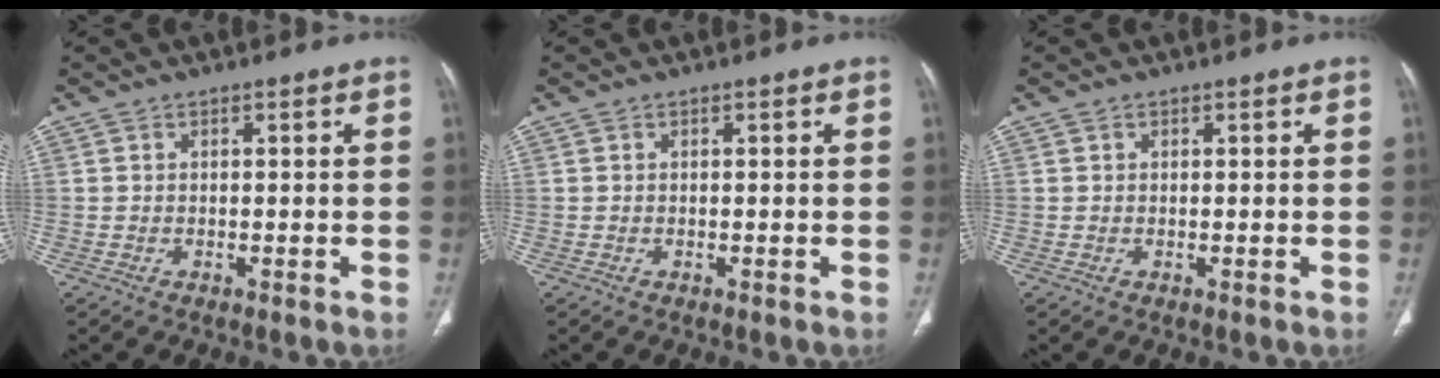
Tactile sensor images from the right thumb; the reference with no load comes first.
{"total": 0.0}
{"total": 0.0}